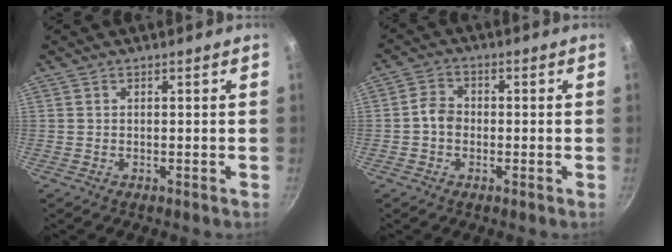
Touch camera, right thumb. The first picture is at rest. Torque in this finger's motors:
{"motor_torque": [-0.26, 0.42, 0.26, 0.24, -0.01]}